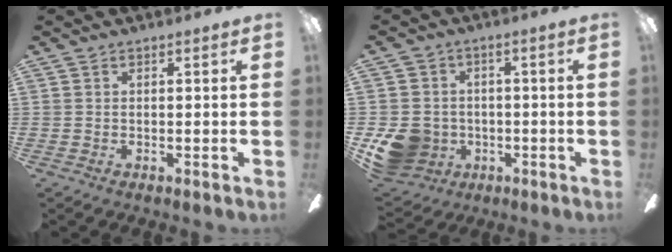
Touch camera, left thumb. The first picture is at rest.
{"total": 10.8, "force": [-3.7, 9.3, 3.8], "torque": [-0.107, 0.024, -0.063]}